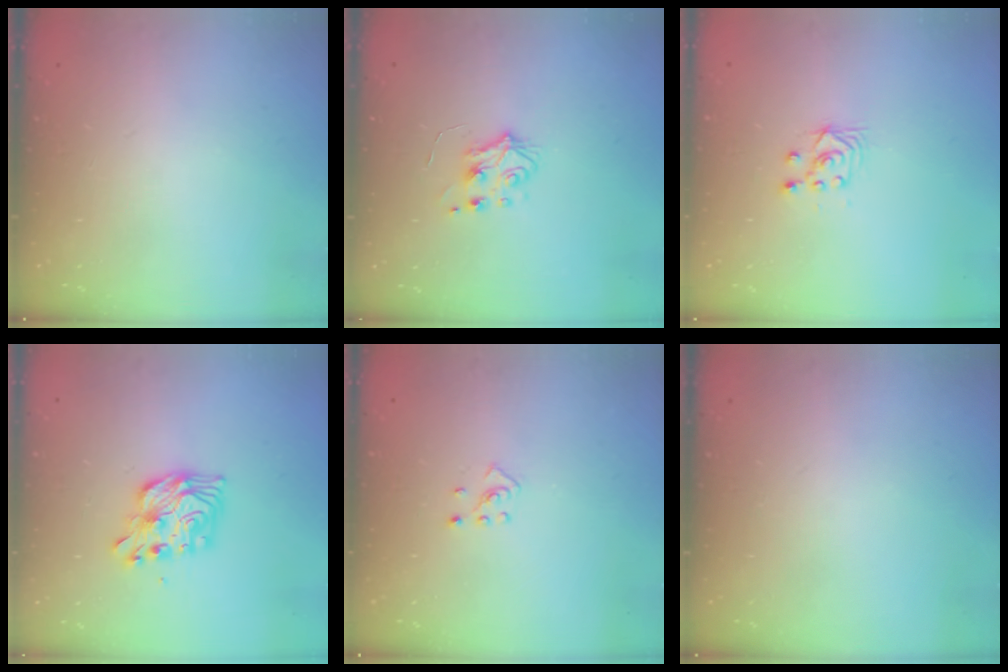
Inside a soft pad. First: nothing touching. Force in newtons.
{"total": 5.3, "press": 5.2, "slide": 1.0}
{"total": 3.5, "press": 3.2, "slide": 1.3}
{"total": 10.5, "press": 10.5, "slide": 1.0}
{"total": 2.7, "press": 2.6, "slide": 0.9}
{"total": 0.0}